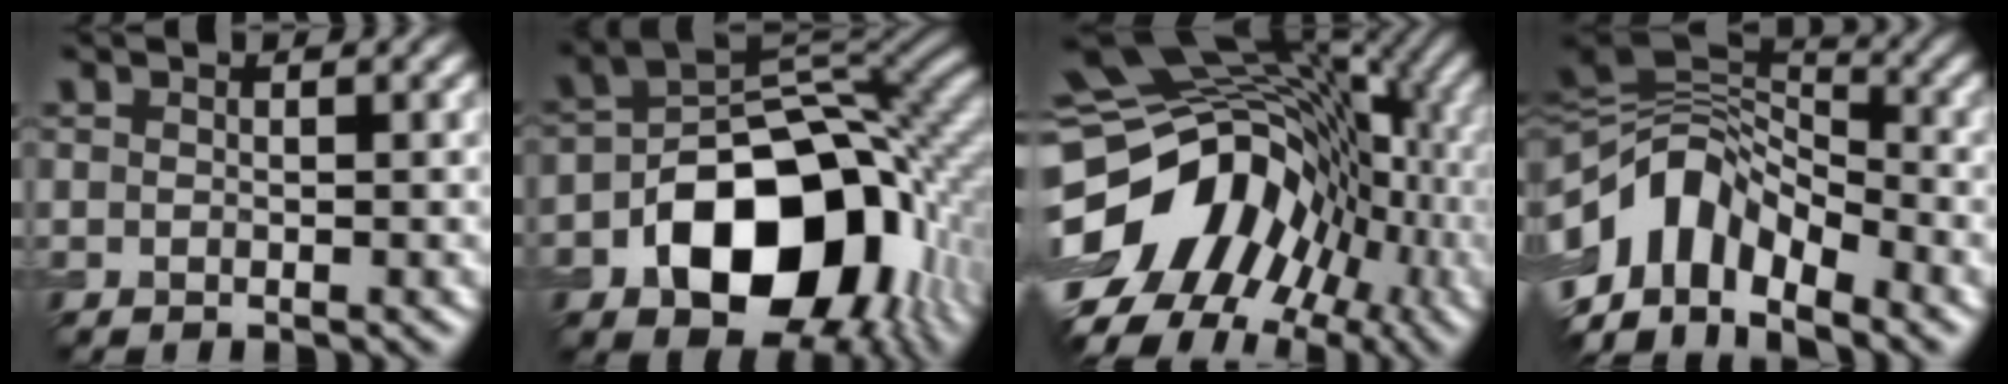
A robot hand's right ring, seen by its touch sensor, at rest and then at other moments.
{"total": 14.7, "force": [-4.7, 9.6, 10.1], "torque": [-0.141, -0.011, -0.076]}
{"total": 17.2, "force": [-4.0, 12.7, 10.9], "torque": [-0.172, 0.011, -0.070]}
{"total": 10.6, "force": [-4.6, 6.4, 7.2], "torque": [-0.128, 0.009, -0.094]}